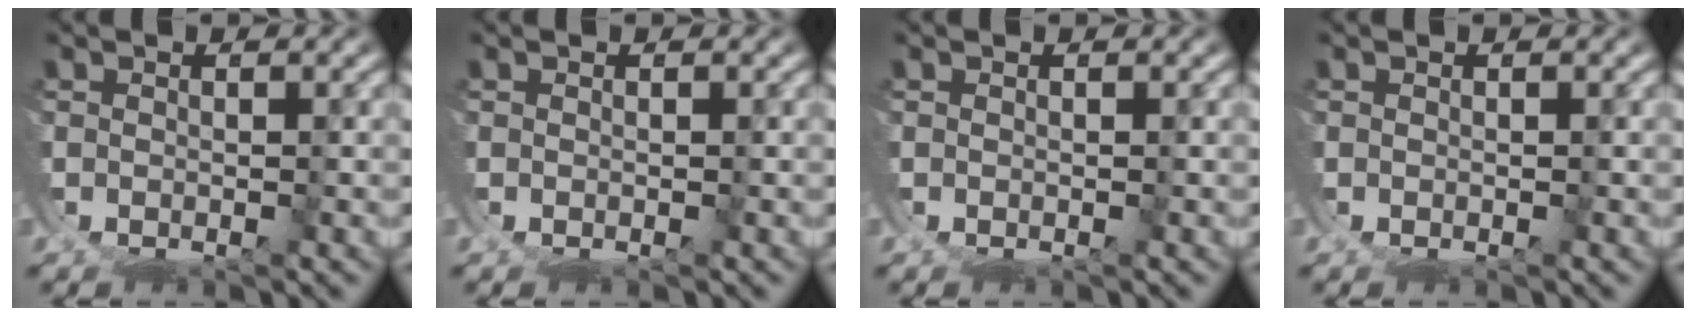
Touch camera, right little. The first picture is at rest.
{"total": 0.0}
{"total": 0.0}
{"total": 0.0}